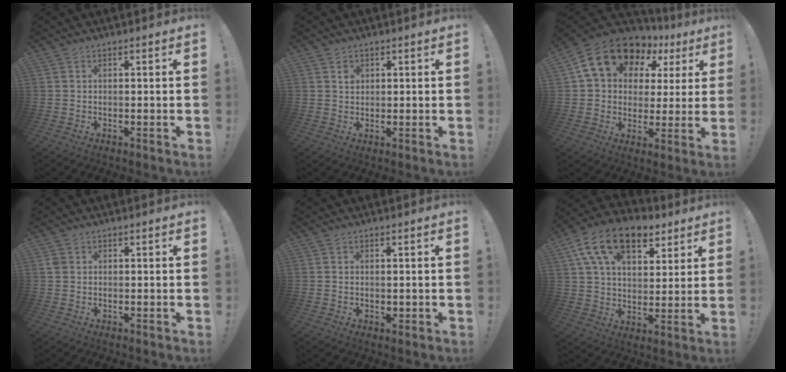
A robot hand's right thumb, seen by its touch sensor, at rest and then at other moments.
{"total": 1.8, "force": [0.9, 1.4, 0.5], "torque": [0.008, -0.006, 0.013]}
{"total": 16.8, "force": [9.6, 11.0, 8.3], "torque": [-0.131, -0.053, 0.182]}
{"total": 1.8, "force": [0.5, 1.4, 0.9], "torque": [-0.014, 0.003, 0.010]}
{"total": 0.9, "force": [0.1, 0.8, 0.4], "torque": [-0.001, 0.000, 0.002]}
{"total": 17.1, "force": [9.3, 9.8, 10.4], "torque": [-0.168, -0.044, 0.169]}